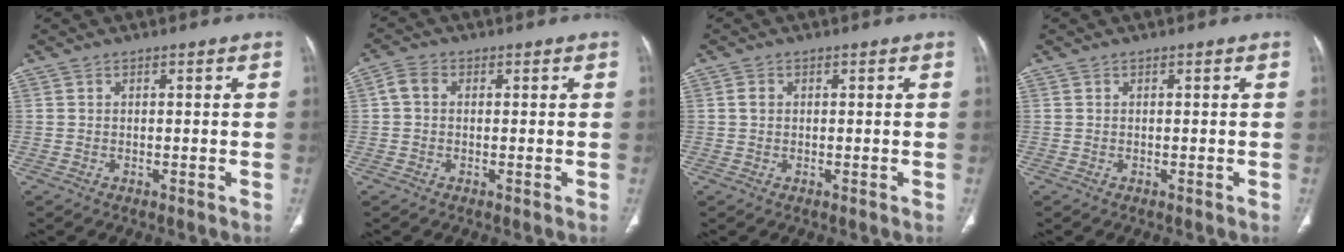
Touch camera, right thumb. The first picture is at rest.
{"total": 2.9, "force": [0.3, 2.2, 1.8], "torque": [-0.036, 0.009, 0.001]}
{"total": 1.4, "force": [0.2, 1.1, 0.8], "torque": [-0.013, 0.002, 0.004]}
{"total": 0.0}